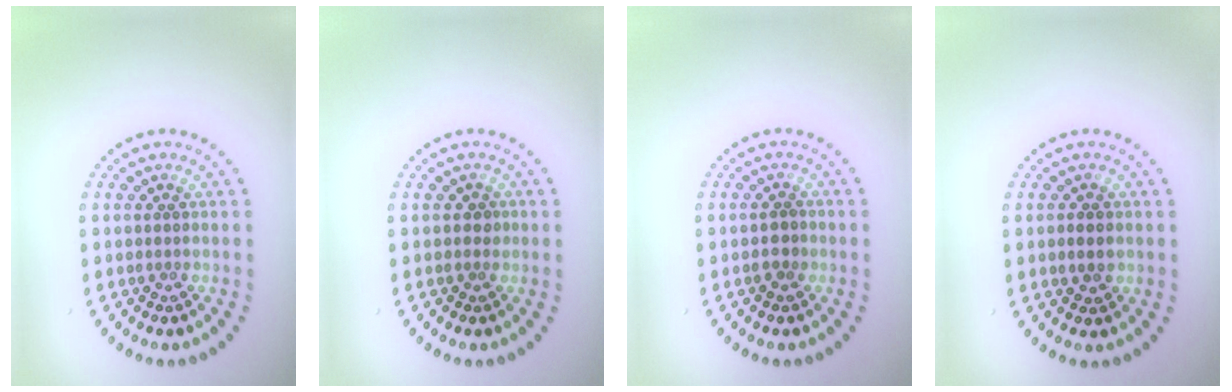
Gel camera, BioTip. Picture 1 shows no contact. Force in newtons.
{"total": 0.8, "press": 0.8, "slide": 0.2}
{"total": 1.3, "press": 1.2, "slide": 0.4}
{"total": 1.2, "press": 1.1, "slide": 0.1}